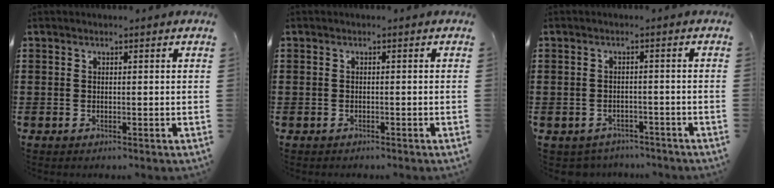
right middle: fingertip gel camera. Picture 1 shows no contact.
{"total": 0.6, "force": [-0.5, 0.3, -0.1], "torque": [0.002, 0.004, -0.013]}
{"total": 1.9, "force": [-1.8, 0.5, -0.3], "torque": [-0.003, 0.002, -0.042]}